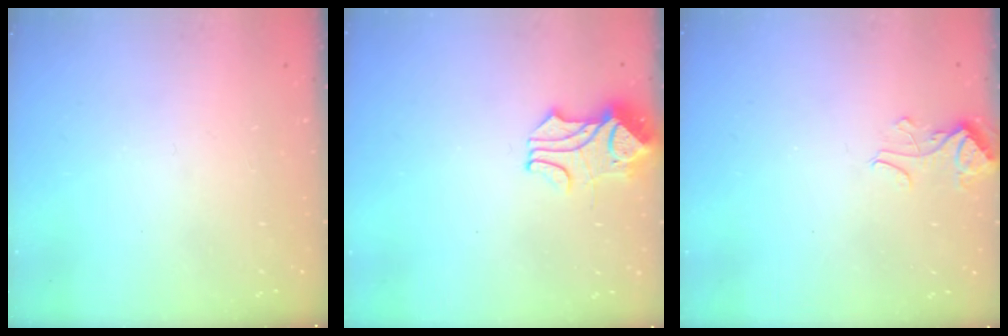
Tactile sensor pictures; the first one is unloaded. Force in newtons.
{"total": 1.8, "press": 1.3, "slide": 1.1}
{"total": 2.1, "press": 2.1, "slide": 0.5}